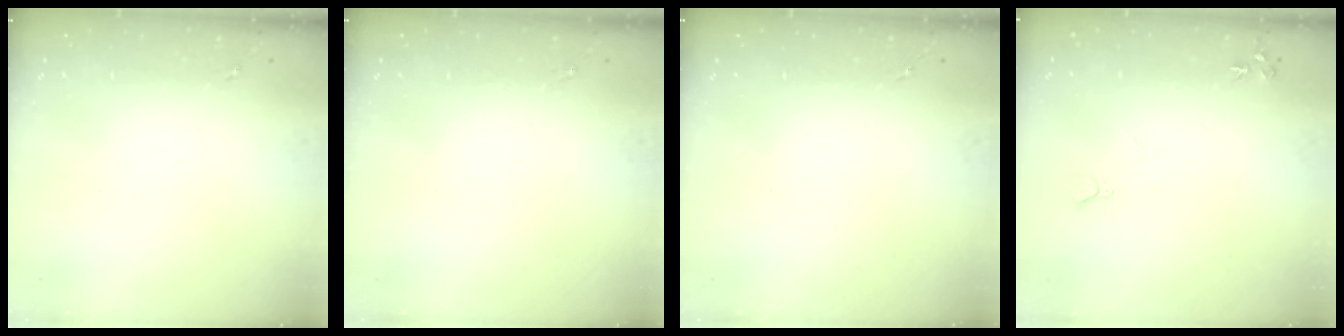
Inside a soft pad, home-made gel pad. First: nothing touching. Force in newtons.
{"total": 0.0}
{"total": 0.0}
{"total": 7.6, "press": 7.6, "slide": 0.8}